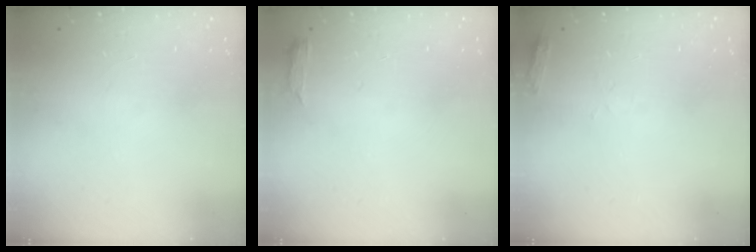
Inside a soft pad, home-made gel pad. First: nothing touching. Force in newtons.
{"total": 2.8, "press": 2.8, "slide": 0.5}
{"total": 4.4, "press": 4.3, "slide": 0.5}